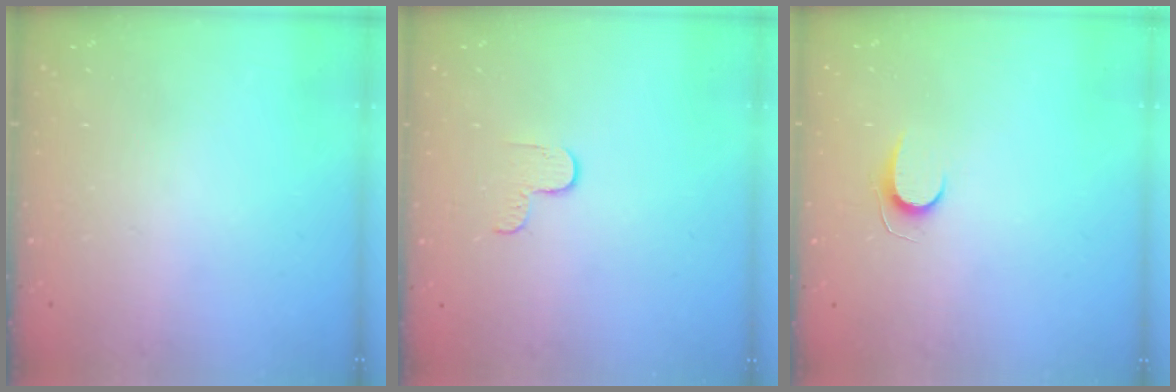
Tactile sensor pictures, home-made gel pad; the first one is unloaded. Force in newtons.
{"total": 2.7, "press": 2.6, "slide": 0.4}
{"total": 5.6, "press": 5.6, "slide": 0.5}